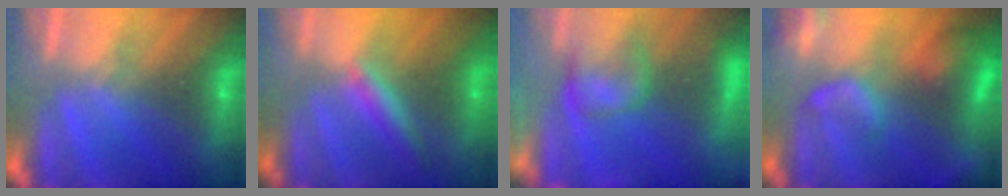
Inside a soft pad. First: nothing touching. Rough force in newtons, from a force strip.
{"total": 1.6}
{"total": 7.0}
{"total": 8.6}